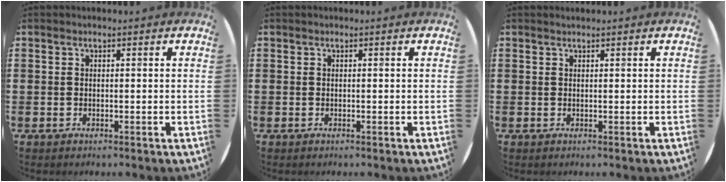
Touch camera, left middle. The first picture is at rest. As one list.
[{"total": 0.0}, {"total": 0.0}]